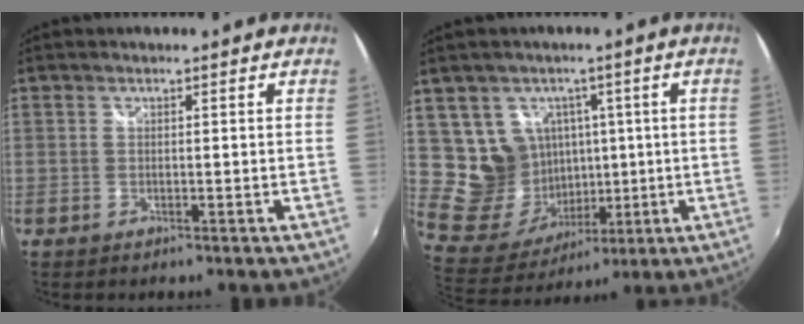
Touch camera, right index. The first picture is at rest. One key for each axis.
{"total": 12.6, "fx": 3.4, "fy": 11.4, "fz": 4.3, "tx": -0.109, "ty": 0.000, "tz": 0.088}